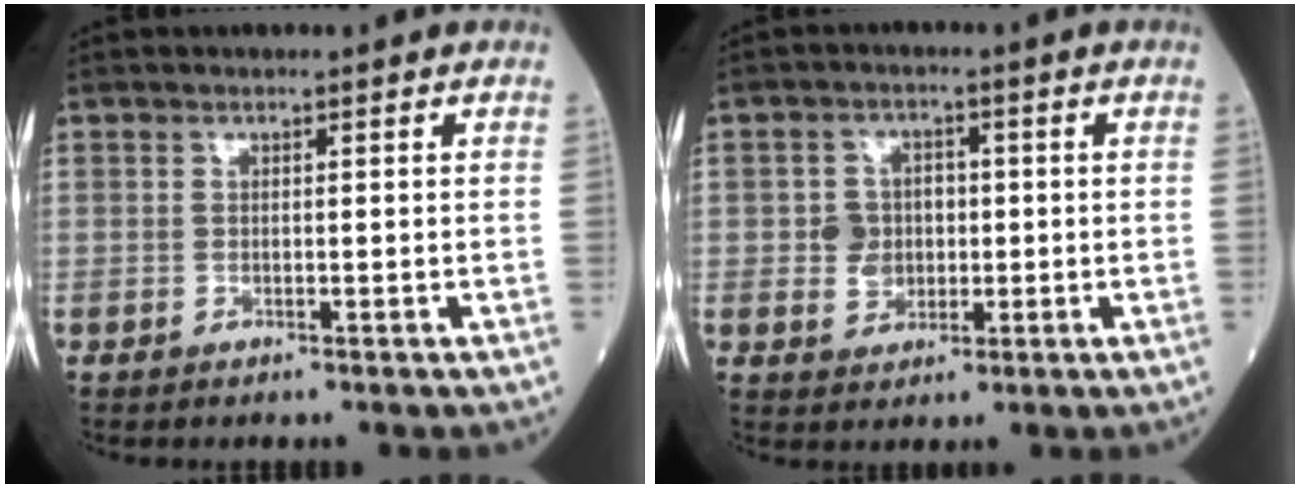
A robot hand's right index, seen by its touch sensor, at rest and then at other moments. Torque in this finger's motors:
{"motor_torque": [0.09, 0.10, 0.03, 0.04]}